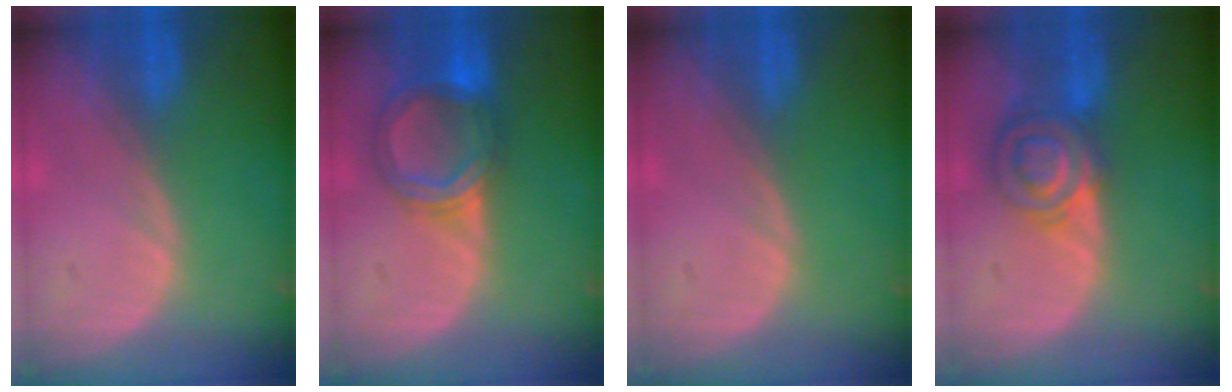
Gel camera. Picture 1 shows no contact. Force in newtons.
{"total": 6.1, "press": 5.9, "slide": 1.4}
{"total": 0.0}
{"total": 7.3, "press": 6.1, "slide": 4.0}